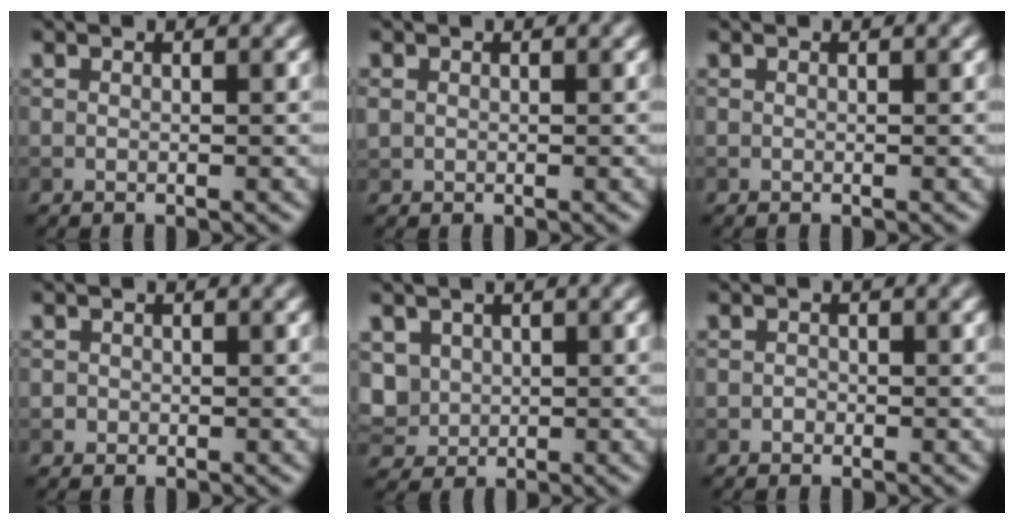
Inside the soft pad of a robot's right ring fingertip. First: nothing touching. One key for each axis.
{"total": 0.6, "fx": 0.2, "fy": 0.6, "fz": 0.1, "tx": -0.005, "ty": -0.003, "tz": 0.008}
{"total": 0.0}
{"total": 0.6, "fx": -0.2, "fy": 0.5, "fz": 0.0, "tx": 0.006, "ty": -0.005, "tz": -0.003}
{"total": 3.6, "fx": 0.6, "fy": 3.2, "fz": 1.7, "tx": -0.053, "ty": 0.002, "tz": 0.016}
{"total": 0.6, "fx": -0.3, "fy": 0.5, "fz": 0.1, "tx": 0.000, "ty": -0.005, "tz": -0.008}